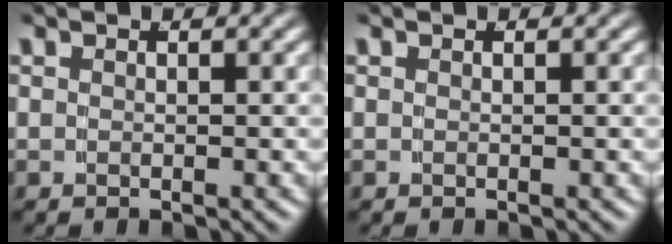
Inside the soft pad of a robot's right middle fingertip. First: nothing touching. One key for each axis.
{"total": 0.0}